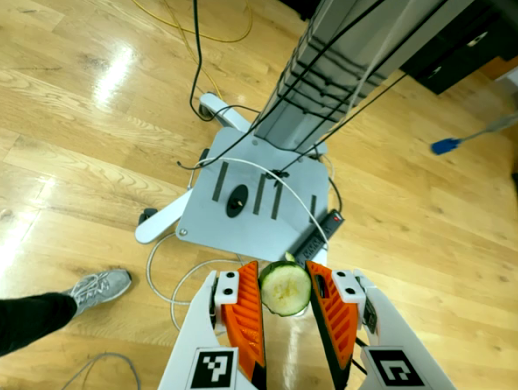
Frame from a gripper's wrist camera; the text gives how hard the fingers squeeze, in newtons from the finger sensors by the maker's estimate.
{"total": 8.0, "left": 8.1, "right": 7.9}